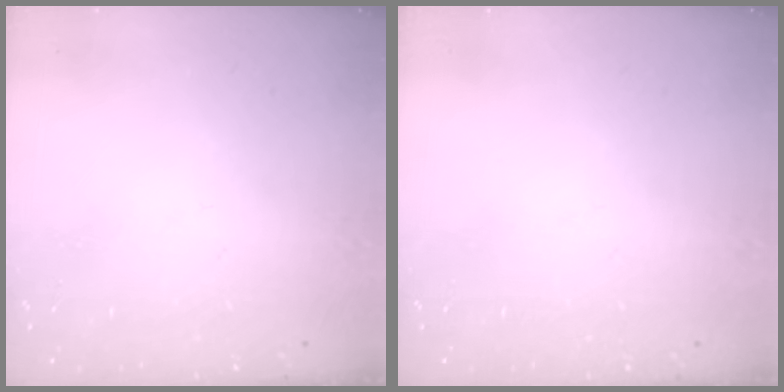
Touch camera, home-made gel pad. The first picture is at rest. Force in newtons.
{"total": 0.0}